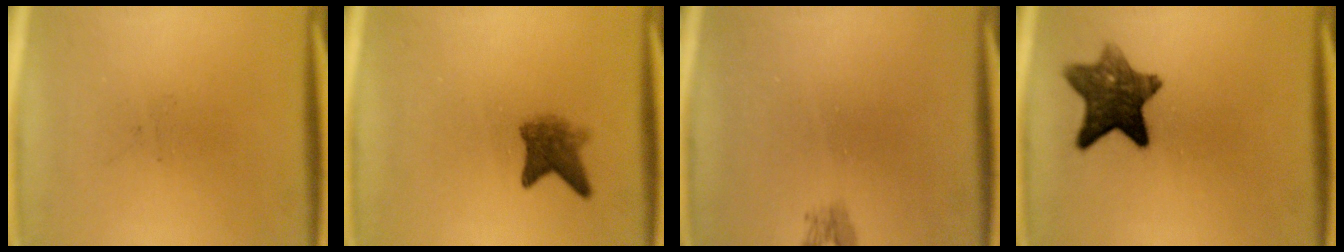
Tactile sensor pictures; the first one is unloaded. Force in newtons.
{"total": 3.7}
{"total": 1.1}
{"total": 9.2}